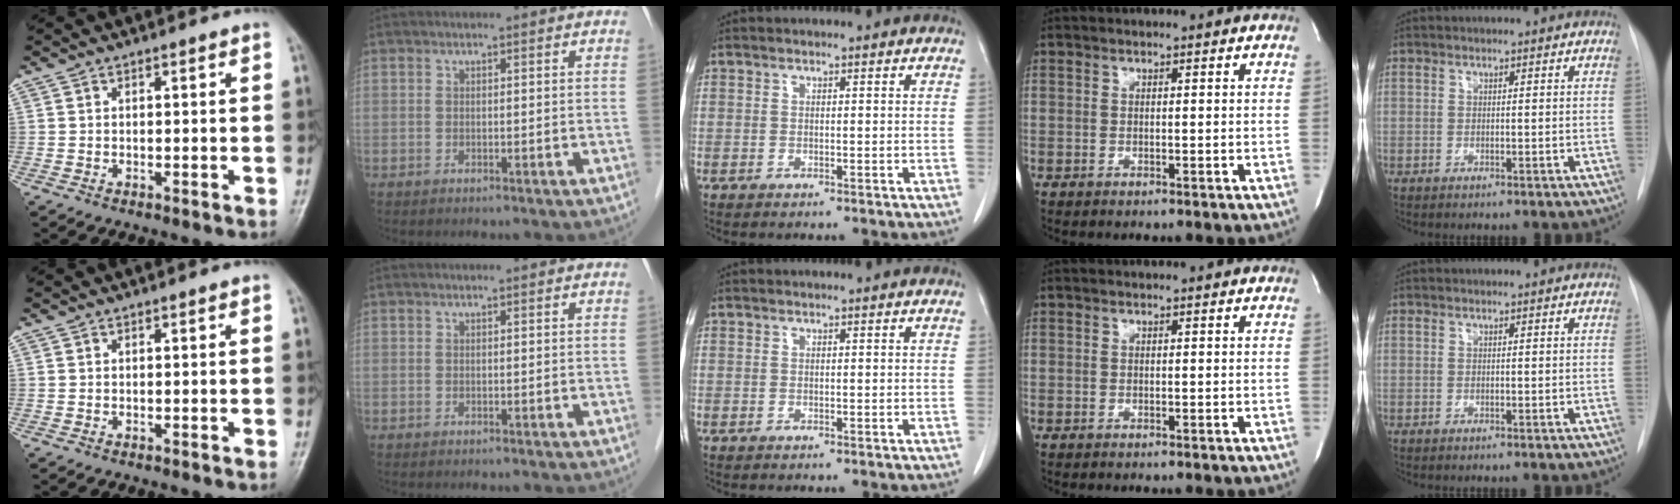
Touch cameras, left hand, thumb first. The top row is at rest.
{}